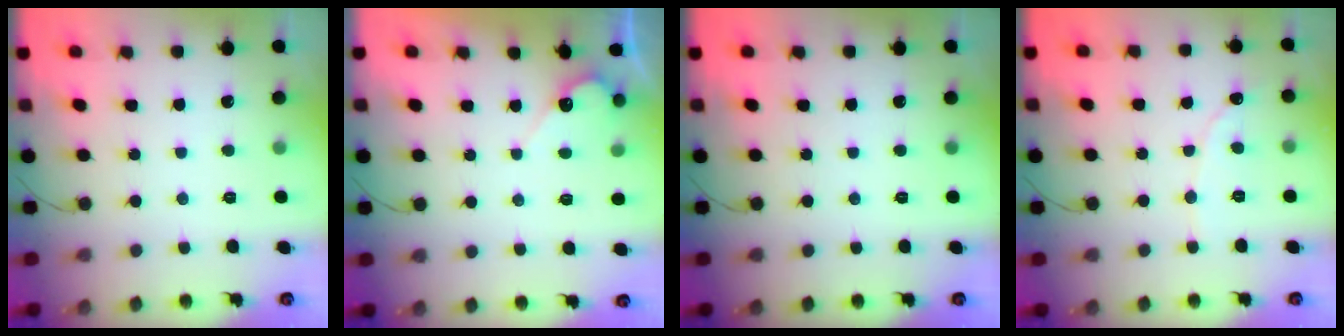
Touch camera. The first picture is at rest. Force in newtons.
{"total": 4.3, "press": 4.3, "slide": 0.2}
{"total": 0.0}
{"total": 2.2, "press": 2.2, "slide": 0.2}